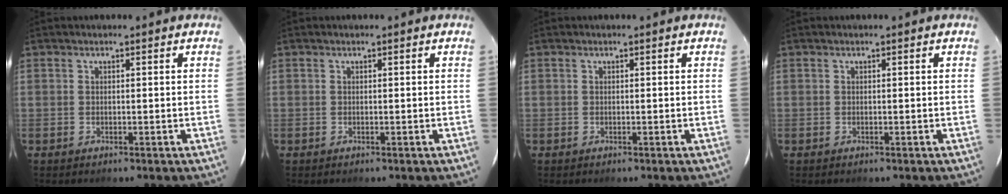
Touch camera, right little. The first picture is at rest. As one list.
[{"total": 0.0}, {"total": 0.0}, {"total": 0.0}]